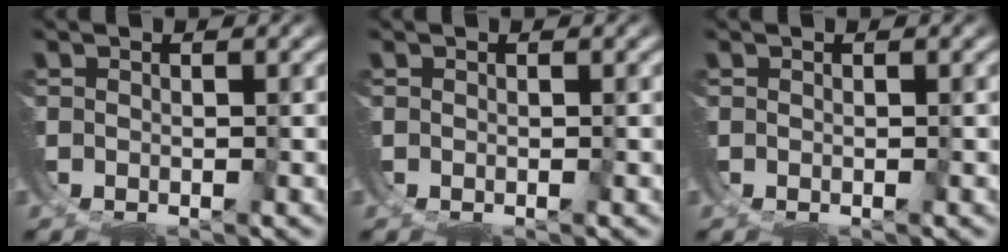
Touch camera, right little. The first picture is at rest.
{"total": 0.0}
{"total": 0.0}